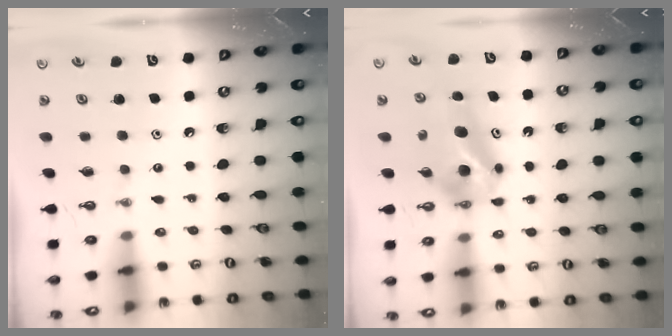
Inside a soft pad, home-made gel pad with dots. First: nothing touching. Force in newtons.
{"total": 6.5, "press": 6.2, "slide": 1.9}